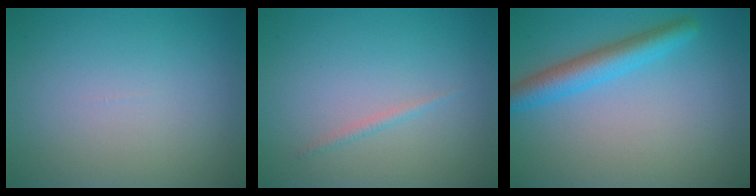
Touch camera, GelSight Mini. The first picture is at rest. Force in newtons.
{"total": 0.7, "press": 0.7, "slide": 0.1}
{"total": 3.9, "press": 3.9, "slide": 0.2}